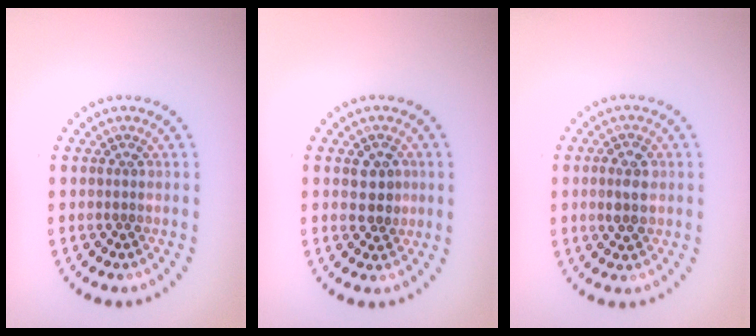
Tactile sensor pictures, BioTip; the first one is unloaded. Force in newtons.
{"total": 2.4, "press": 2.3, "slide": 0.6}
{"total": 2.3, "press": 2.3, "slide": 0.1}